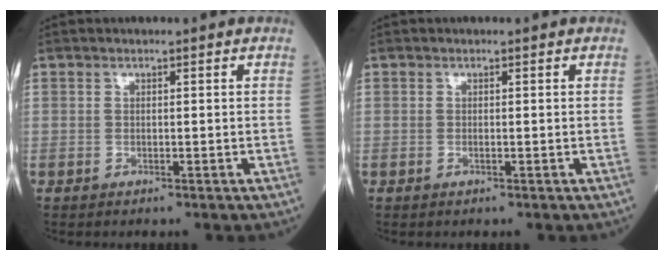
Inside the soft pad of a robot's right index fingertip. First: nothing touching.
{"total": 0.0}